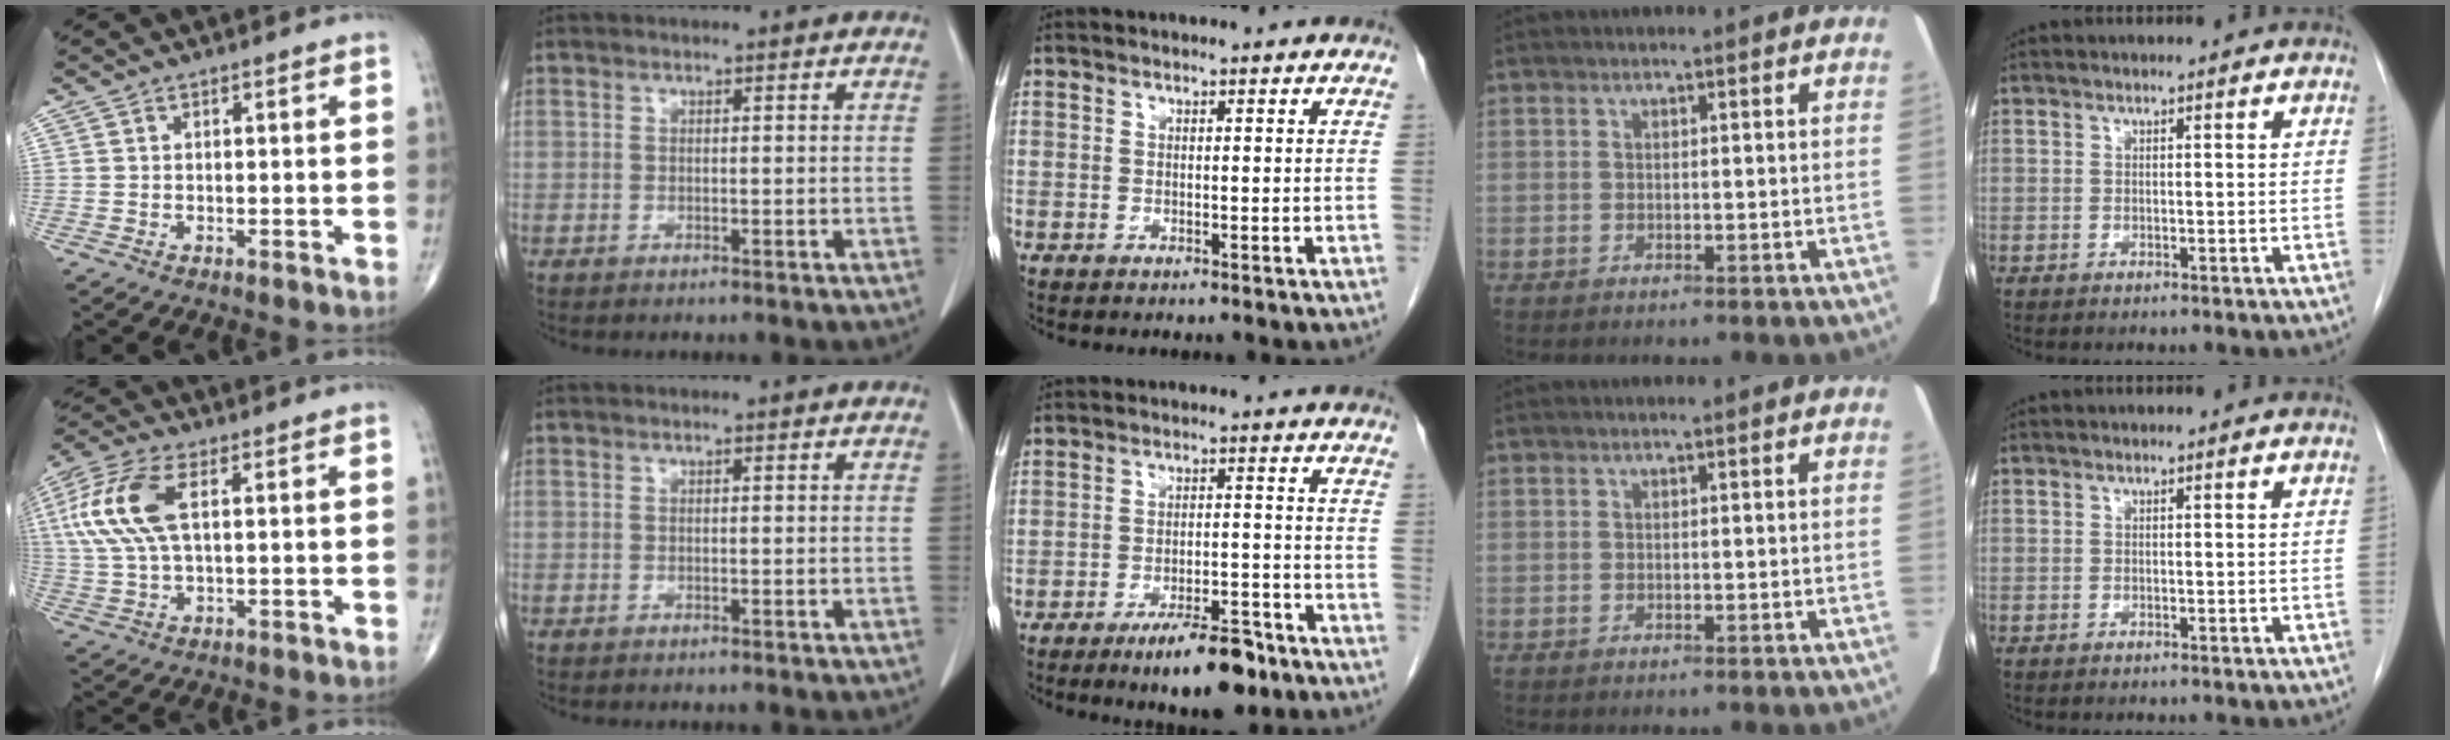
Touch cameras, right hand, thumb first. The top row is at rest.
{"thumb": {"total": 13.1, "force": [3.1, 5.9, 11.3], "torque": [-0.272, 0.014, 0.061]}, "middle": {"total": 8.7, "force": [-6.1, 2.2, 5.9], "torque": [-0.083, -0.003, -0.093]}}